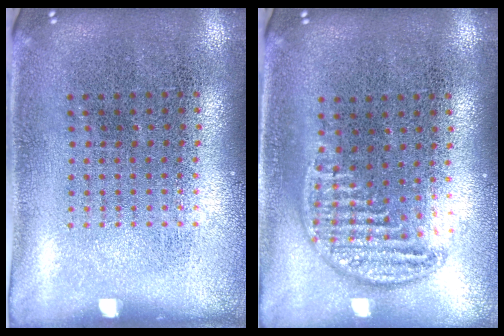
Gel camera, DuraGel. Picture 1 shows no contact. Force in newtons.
{"total": 1.0, "press": 1.0, "slide": 0.4}